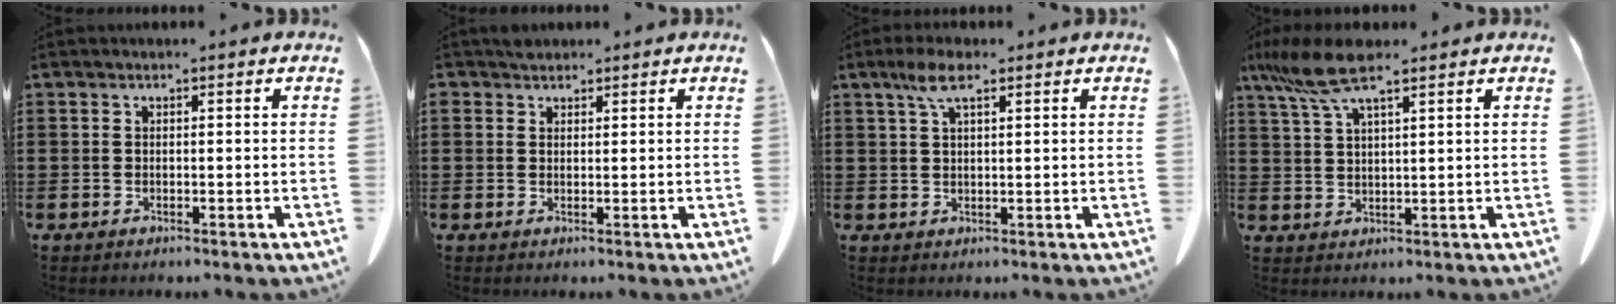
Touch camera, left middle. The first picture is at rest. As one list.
[{"total": 1.4, "force": [1.2, 0.7, 0.0], "torque": [-0.005, 0.001, 0.024]}, {"total": 5.0, "force": [2.6, 1.4, 4.0], "torque": [-0.086, 0.007, 0.044]}, {"total": 7.8, "force": [5.2, 1.7, 5.5], "torque": [-0.136, -0.011, 0.090]}]